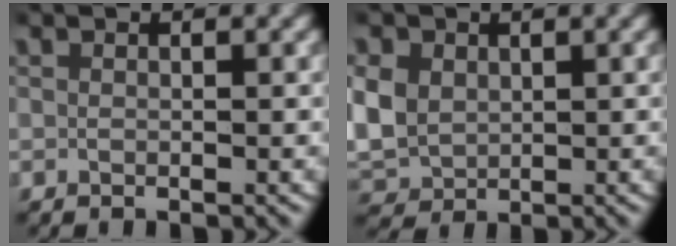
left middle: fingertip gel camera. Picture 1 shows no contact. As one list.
[{"total": 6.0, "force": [0.6, 5.3, 2.8], "torque": [-0.088, -0.014, 0.022]}]